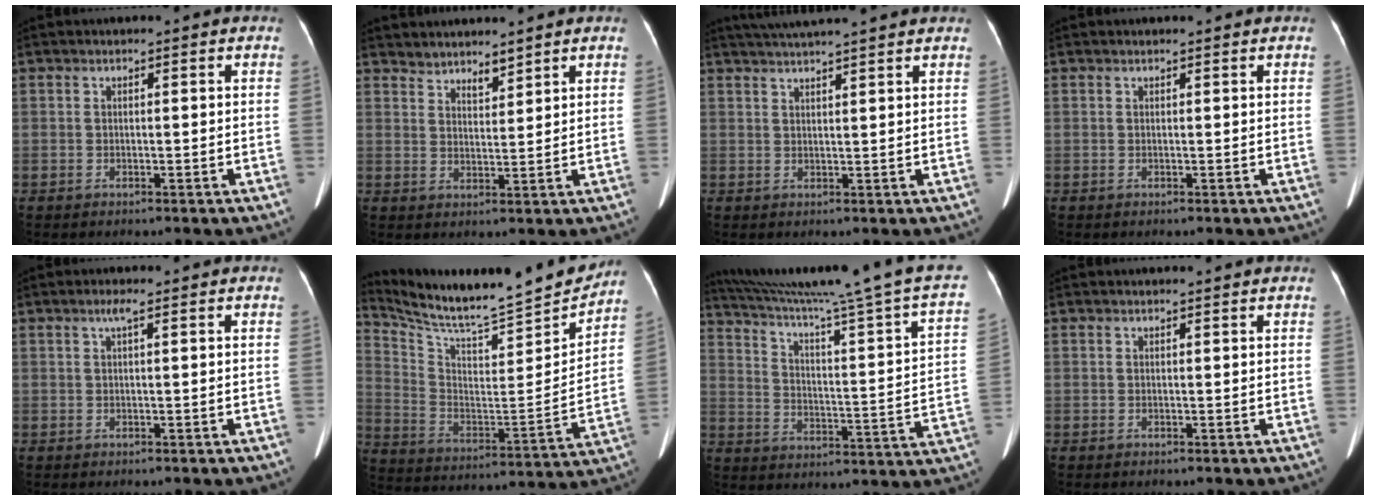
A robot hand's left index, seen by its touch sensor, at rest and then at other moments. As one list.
[{"total": 3.9, "force": [3.8, 0.9, 0.5], "torque": [0.000, 0.014, 0.064]}, {"total": 10.0, "force": [9.0, -0.4, 4.3], "torque": [-0.073, 0.034, 0.120]}, {"total": 1.0, "force": [1.0, 0.1, 0.3], "torque": [-0.007, 0.014, 0.013]}, {"total": 1.0, "force": [0.5, -0.1, 0.9], "torque": [-0.024, 0.006, 0.011]}, {"total": 21.6, "force": [20.1, 0.9, 7.8], "torque": [-0.149, -0.055, 0.312]}, {"total": 27.5, "force": [23.1, -1.9, 14.8], "torque": [-0.237, -0.062, 0.312]}, {"total": 1.9, "force": [1.8, 0.0, 0.4], "torque": [-0.008, 0.015, 0.022]}]